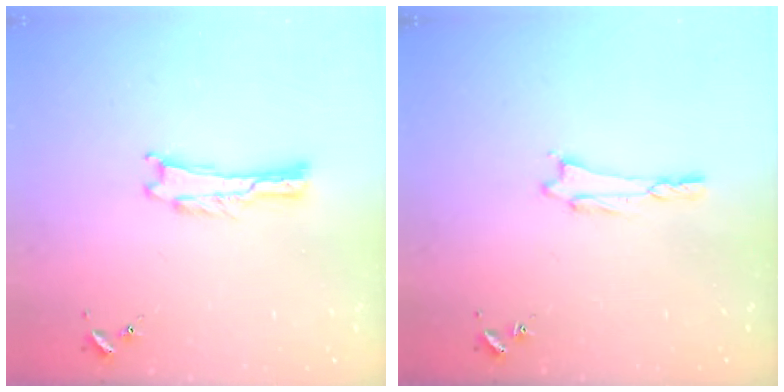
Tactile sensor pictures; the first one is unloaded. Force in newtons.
{"total": 0.8, "press": 0.8, "slide": 0.1}